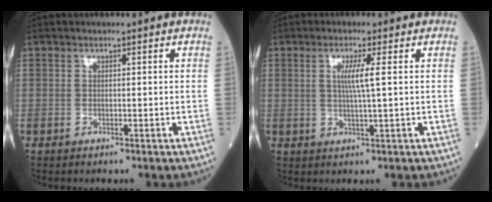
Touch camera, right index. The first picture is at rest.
{"total": 3.7, "force": [0.8, -0.6, 3.6], "torque": [-0.072, -0.002, 0.012]}